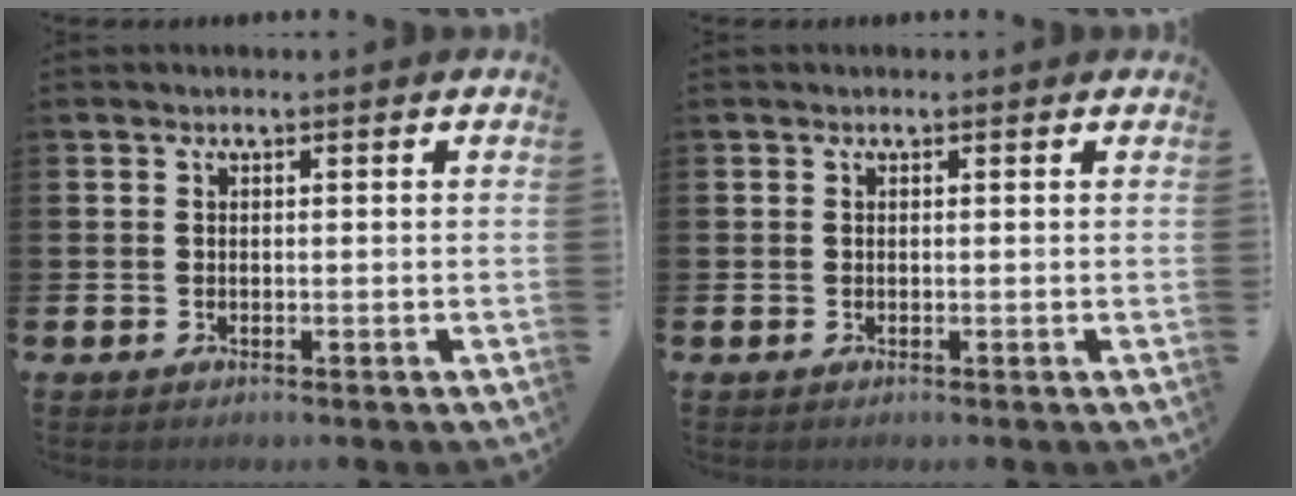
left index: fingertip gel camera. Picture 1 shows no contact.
{"total": 0.0}